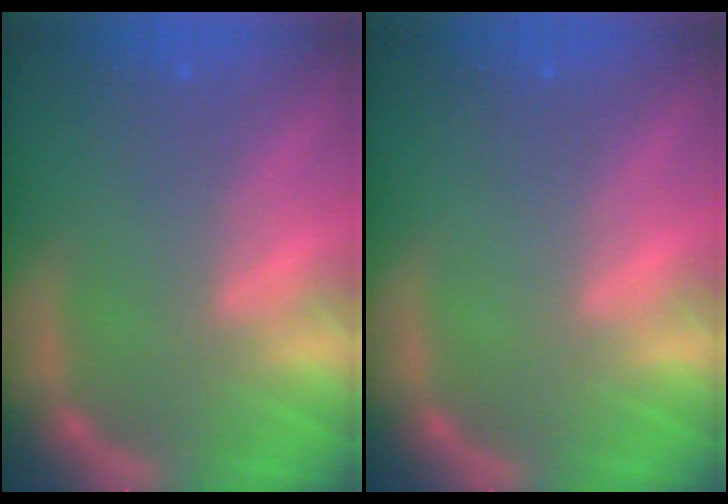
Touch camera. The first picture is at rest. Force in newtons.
{"total": 0.0}